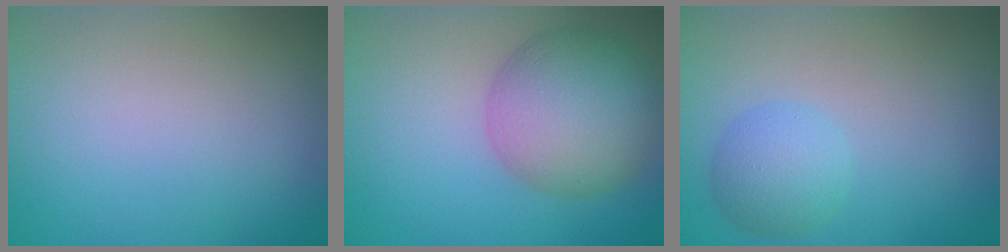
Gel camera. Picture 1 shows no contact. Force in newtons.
{"total": 8.1, "press": 8.1, "slide": 0.3}
{"total": 3.2, "press": 3.2, "slide": 0.2}